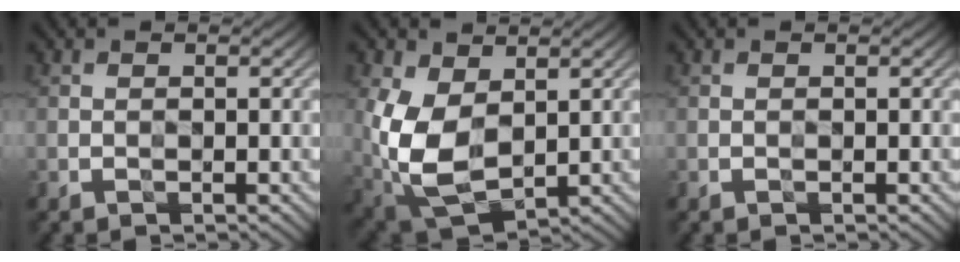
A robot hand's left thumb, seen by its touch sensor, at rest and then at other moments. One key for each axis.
{"total": 12.2, "fx": 1.0, "fy": 7.8, "fz": 9.3, "tx": -0.248, "ty": -0.013, "tz": 0.025}
{"total": 0.0}